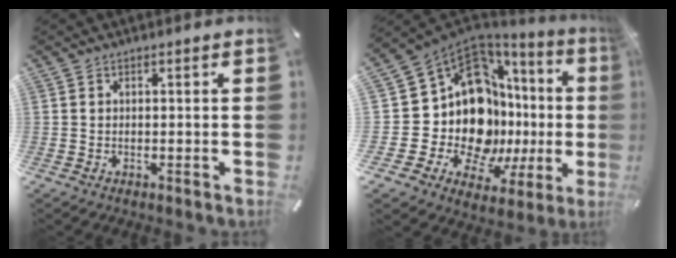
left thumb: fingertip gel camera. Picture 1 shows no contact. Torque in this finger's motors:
{"motor_torque": [1.06, 2.63, 1.01, 0.74, 0.13]}